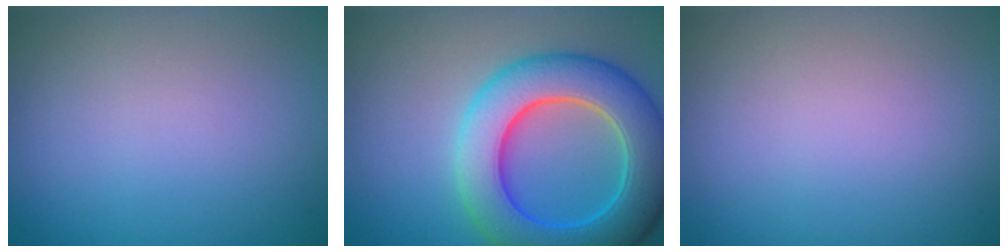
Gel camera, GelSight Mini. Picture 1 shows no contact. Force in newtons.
{"total": 9.5, "press": 9.5, "slide": 0.3}
{"total": 0.0}